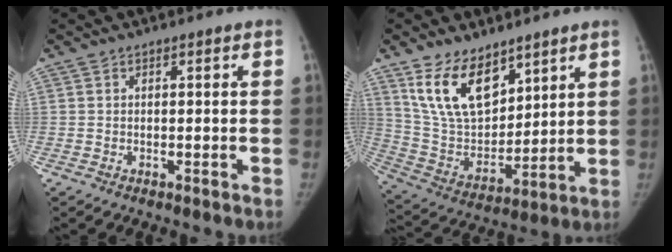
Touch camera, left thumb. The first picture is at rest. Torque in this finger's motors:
{"motor_torque": [0.16, 0.16, 1.65, -1.12, 0.32]}